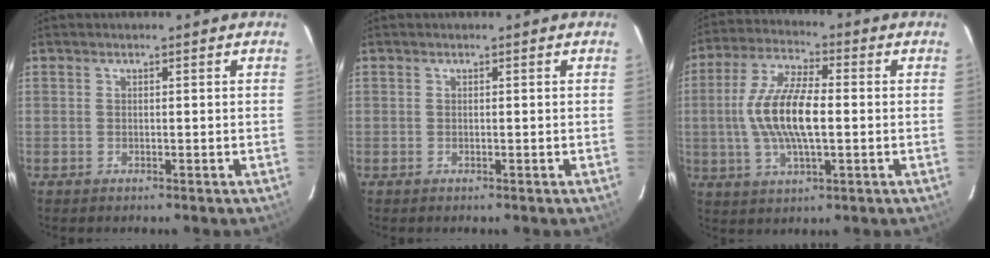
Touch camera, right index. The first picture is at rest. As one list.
[{"total": 0.0}, {"total": 12.7, "force": [-0.6, 4.3, 11.9], "torque": [-0.245, 0.007, -0.012]}]